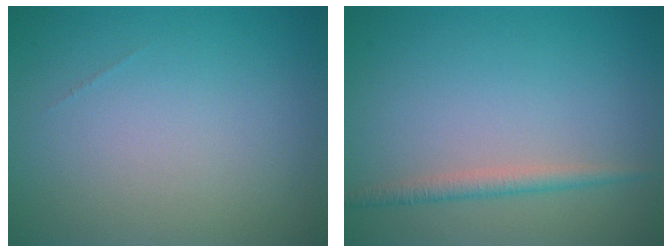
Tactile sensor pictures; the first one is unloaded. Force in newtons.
{"total": 1.7, "press": 1.7, "slide": 0.1}